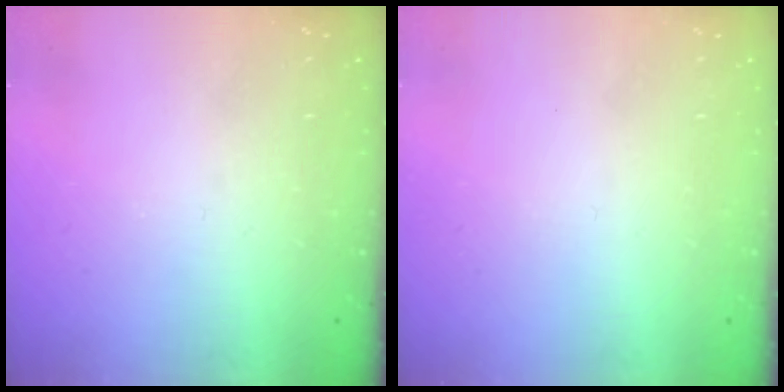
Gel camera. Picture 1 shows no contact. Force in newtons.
{"total": 1.7, "press": 1.7, "slide": 0.1}